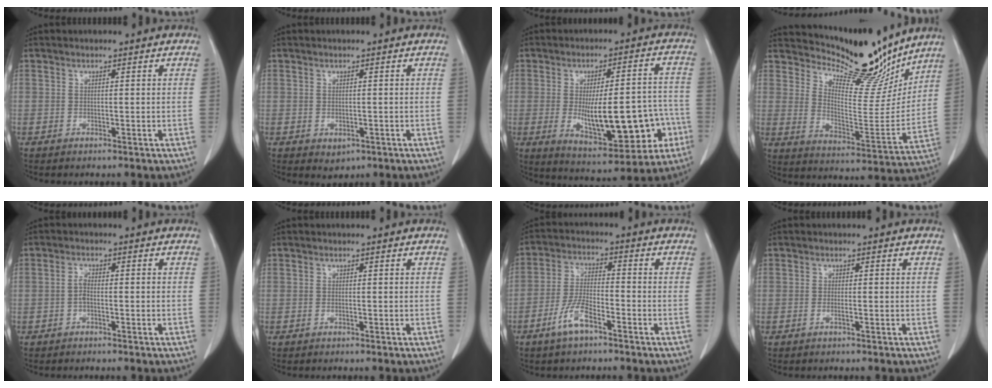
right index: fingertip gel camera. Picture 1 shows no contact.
{"total": 1.9, "force": [-0.7, 1.4, 1.1], "torque": [-0.013, -0.002, 0.001]}
{"total": 17.2, "force": [-4.1, 5.3, 15.9], "torque": [-0.225, 0.013, -0.041]}
{"total": 13.8, "force": [13.0, 2.7, 3.8], "torque": [-0.065, -0.038, 0.202]}
{"total": 1.6, "force": [-0.6, 0.6, 1.3], "torque": [-0.025, 0.005, -0.013]}
{"total": 0.0}
{"total": 6.6, "force": [-4.0, 1.8, 4.9], "torque": [-0.107, -0.001, -0.079]}
{"total": 0.7, "force": [-0.3, -0.1, 0.6], "torque": [-0.013, 0.000, -0.006]}